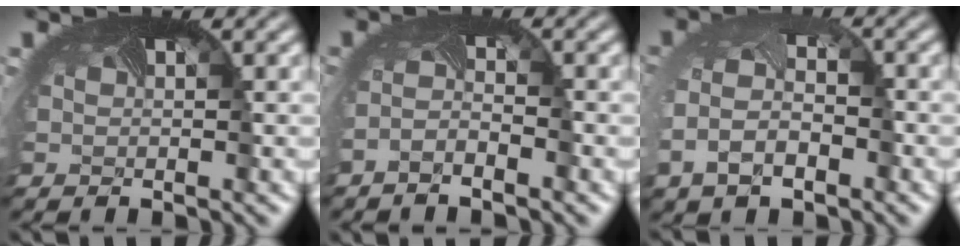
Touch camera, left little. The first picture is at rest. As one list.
[{"total": 1.6, "force": [-1.5, -0.2, 0.5], "torque": [-0.021, -0.005, -0.031]}, {"total": 4.6, "force": [-2.0, 2.8, 3.0], "torque": [-0.072, -0.017, -0.037]}]